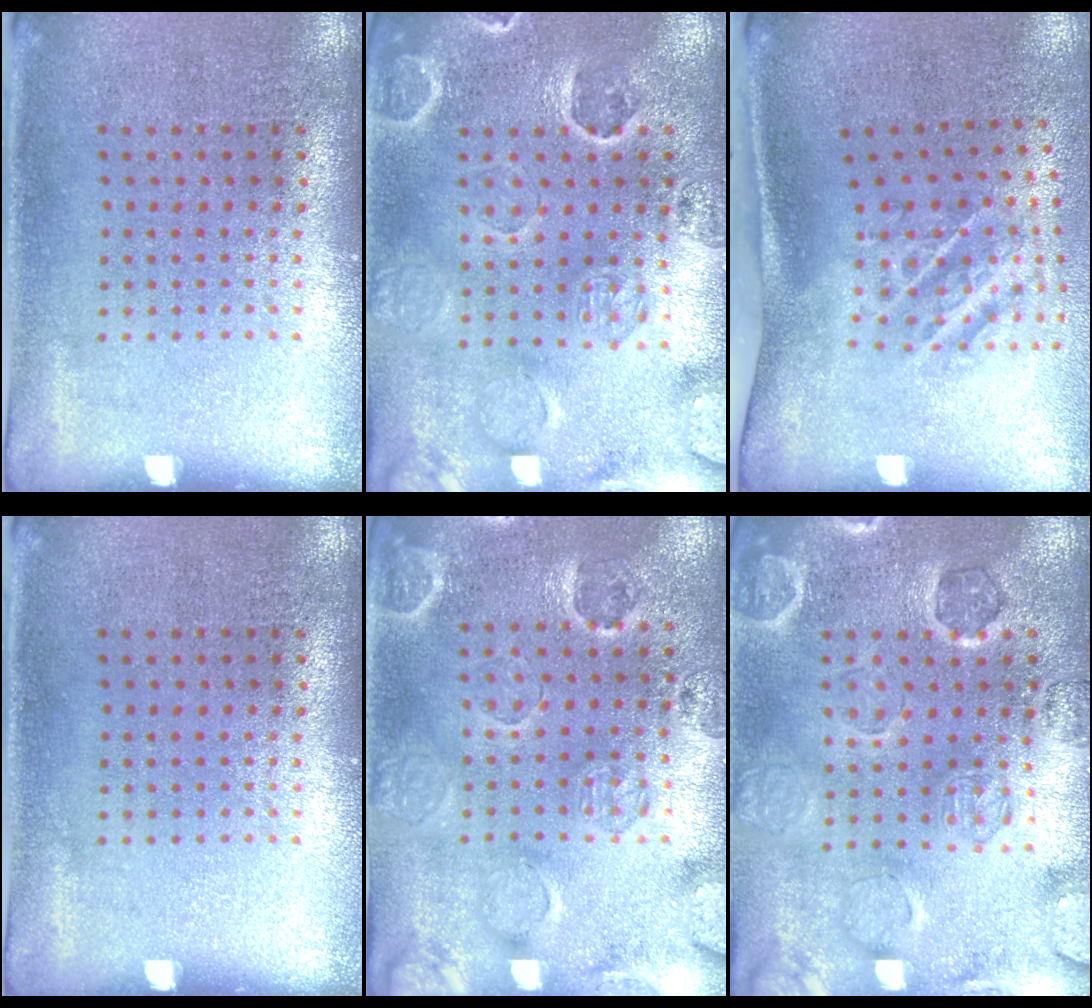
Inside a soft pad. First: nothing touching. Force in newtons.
{"total": 2.8, "press": 2.7, "slide": 0.6}
{"total": 2.0, "press": 1.2, "slide": 1.6}
{"total": 0.0}
{"total": 2.5, "press": 2.2, "slide": 1.1}
{"total": 1.4, "press": 1.4, "slide": 0.2}